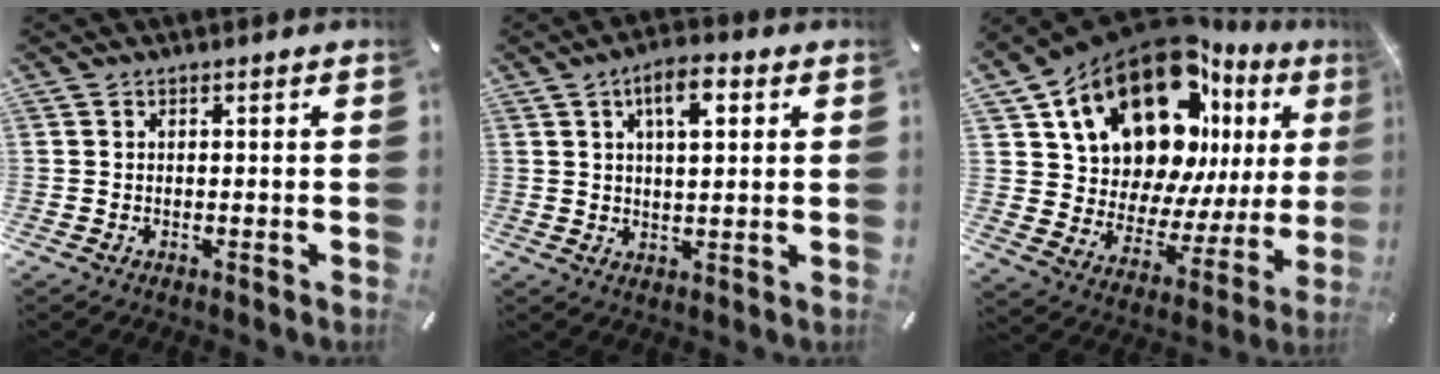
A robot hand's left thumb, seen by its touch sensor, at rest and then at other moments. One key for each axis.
{"total": 7.3, "fx": 3.1, "fy": 2.6, "fz": 6.1, "tx": -0.094, "ty": -0.007, "tz": 0.047}
{"total": 23.3, "fx": 13.8, "fy": 13.3, "fz": 13.3, "tx": -0.221, "ty": -0.098, "tz": 0.247}